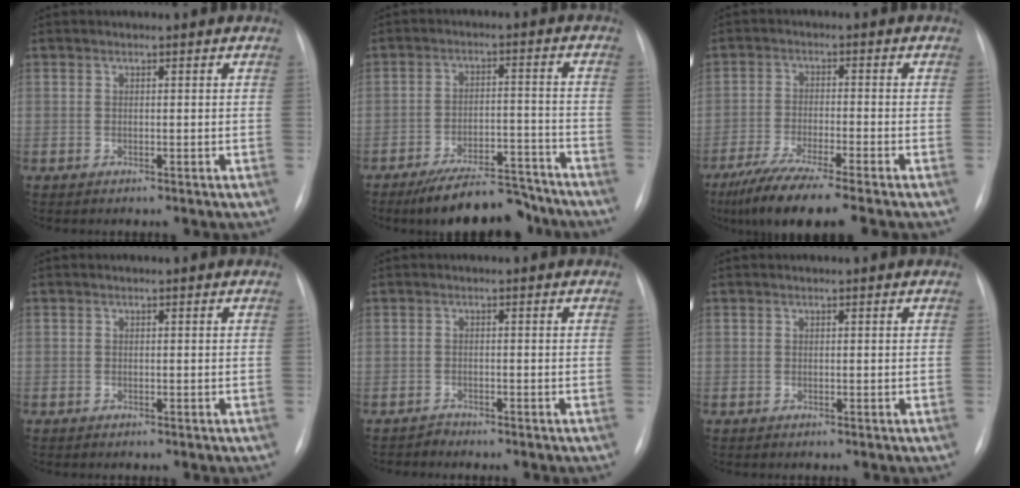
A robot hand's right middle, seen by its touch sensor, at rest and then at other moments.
{"total": 11.3, "force": [-10.0, 3.0, 4.5], "torque": [-0.061, 0.017, -0.156]}
{"total": 10.2, "force": [-7.8, -0.2, 6.6], "torque": [-0.117, -0.035, -0.130]}
{"total": 0.0}
{"total": 1.1, "force": [-1.0, 0.0, -0.5], "torque": [0.011, -0.005, -0.018]}
{"total": 0.0}